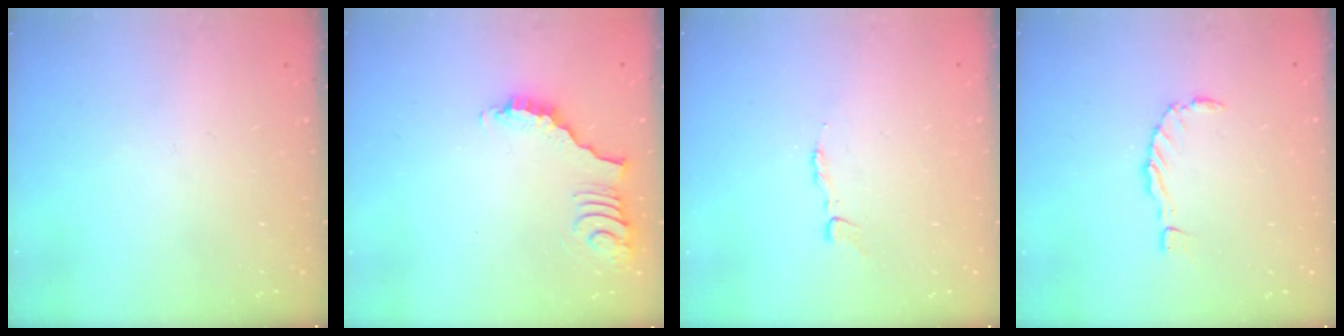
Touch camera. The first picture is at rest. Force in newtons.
{"total": 3.7, "press": 3.7, "slide": 0.7}
{"total": 3.4, "press": 3.4, "slide": 0.3}
{"total": 0.0}